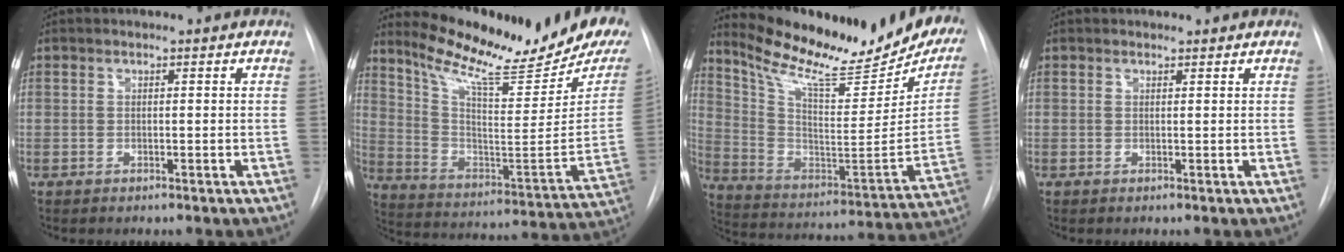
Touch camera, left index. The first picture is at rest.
{"total": 22.9, "force": [19.5, 2.2, 11.8], "torque": [-0.194, -0.074, 0.291]}
{"total": 27.2, "force": [22.7, 6.0, 13.8], "torque": [-0.223, -0.050, 0.327]}
{"total": 0.9, "force": [0.9, 0.3, 0.0], "torque": [-0.005, 0.000, 0.011]}